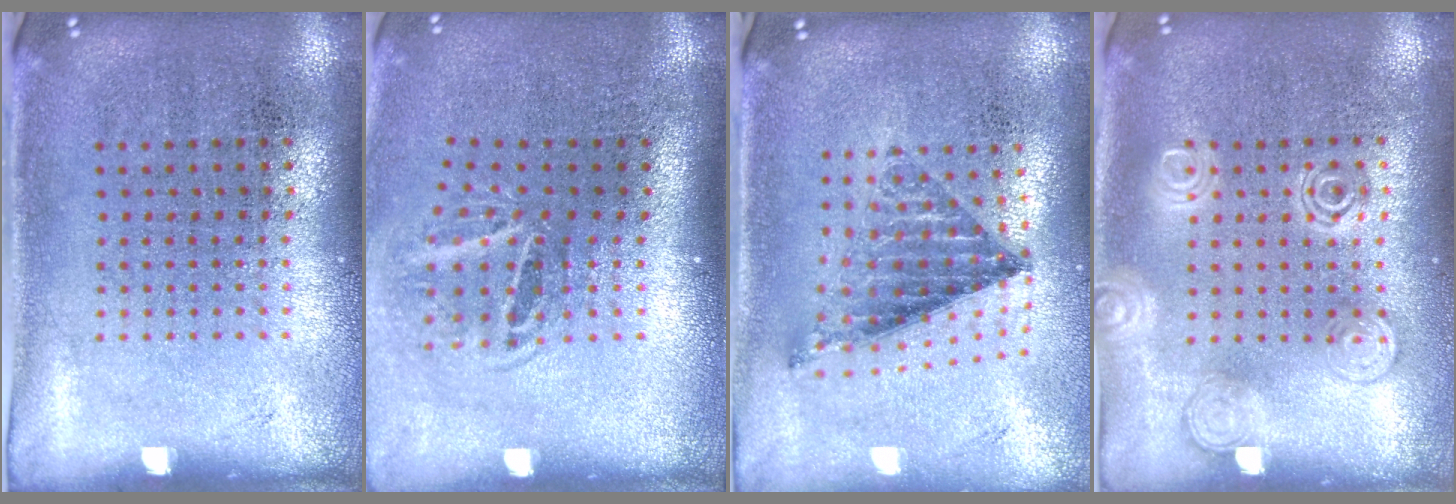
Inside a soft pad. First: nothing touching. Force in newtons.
{"total": 1.8, "press": 1.2, "slide": 1.4}
{"total": 0.8, "press": 0.8, "slide": 0.2}
{"total": 2.6, "press": 2.5, "slide": 0.3}